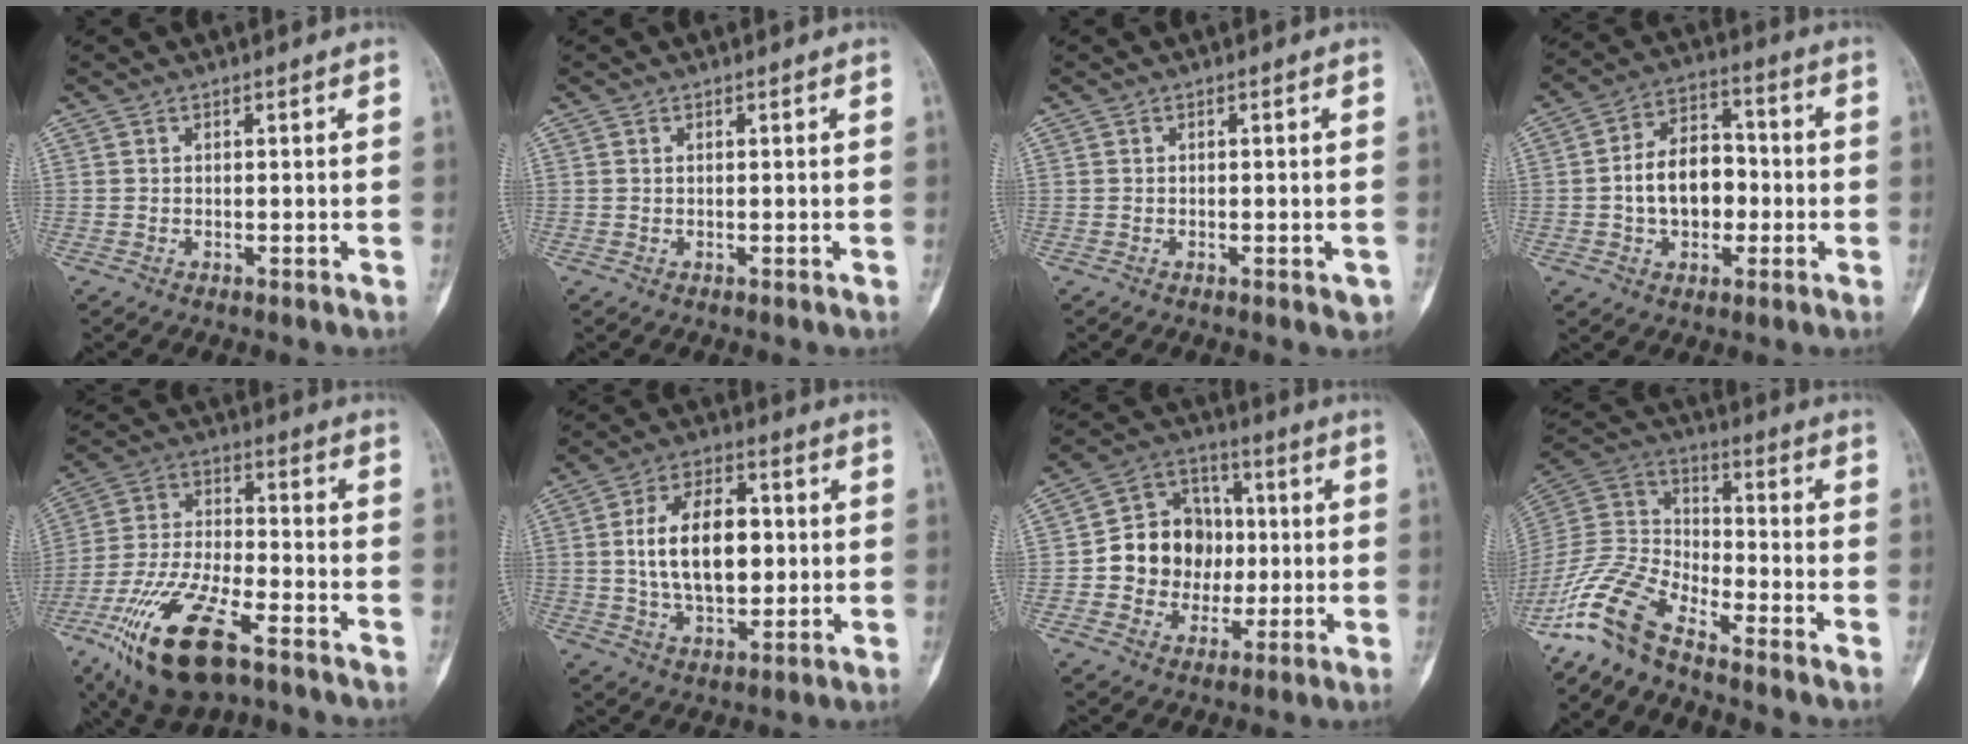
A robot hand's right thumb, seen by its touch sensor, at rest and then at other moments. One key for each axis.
{"total": 0.0}
{"total": 1.6, "fx": -0.6, "fy": 0.9, "fz": 1.2, "tx": -0.008, "ty": 0.002, "tz": -0.005}
{"total": 11.6, "fx": -1.3, "fy": 8.1, "fz": 8.3, "tx": -0.102, "ty": 0.035, "tz": -0.029}
{"total": 19.7, "fx": -10.9, "fy": 7.6, "fz": 14.5, "tx": -0.297, "ty": 0.034, "tz": -0.197}
{"total": 15.0, "fx": 1.1, "fy": 8.8, "fz": 12.1, "tx": -0.181, "ty": 0.008, "tz": 0.019}
{"total": 13.9, "fx": -0.4, "fy": 12.1, "fz": 6.8, "tx": -0.059, "ty": 0.029, "tz": -0.005}
{"total": 12.6, "fx": -9.9, "fy": 4.3, "fz": 6.4, "tx": -0.137, "ty": 0.071, "tz": -0.206}